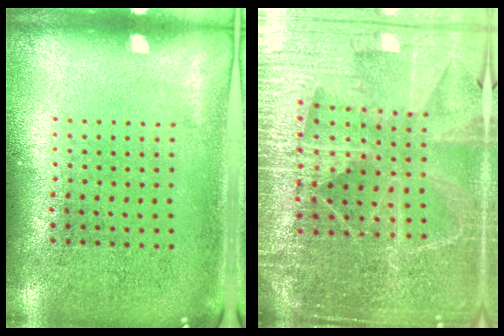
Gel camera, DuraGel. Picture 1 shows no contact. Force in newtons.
{"total": 5.4, "press": 4.8, "slide": 2.5}